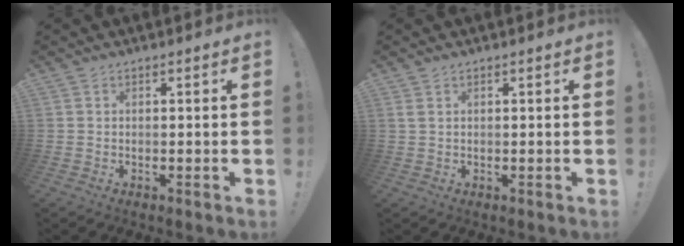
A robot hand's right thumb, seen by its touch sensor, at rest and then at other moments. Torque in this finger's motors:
{"motor_torque": [0.10, -0.28, -0.21, 0.01, 0.06]}